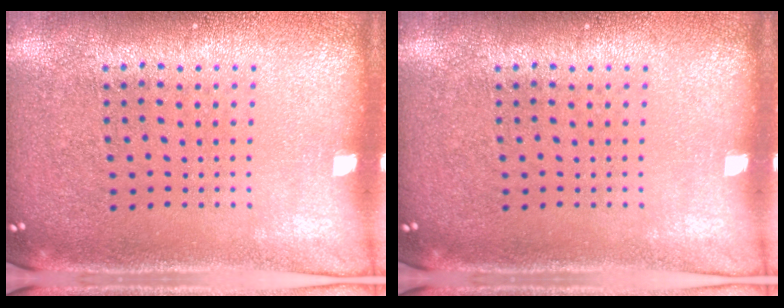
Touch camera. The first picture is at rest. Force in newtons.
{"total": 0.0}